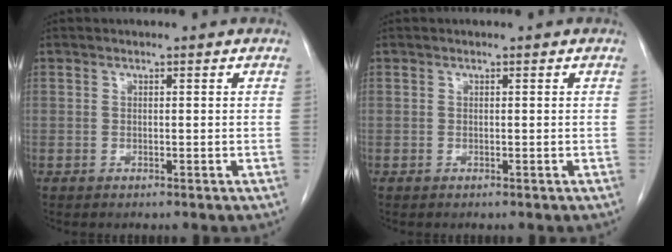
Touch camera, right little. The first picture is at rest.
{"total": 0.0}